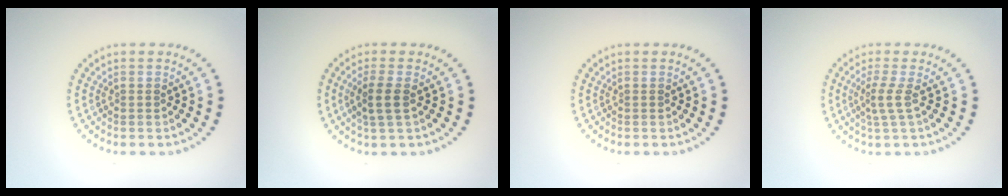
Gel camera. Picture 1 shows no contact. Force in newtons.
{"total": 2.2, "press": 2.1, "slide": 0.8}
{"total": 0.0}
{"total": 2.0, "press": 1.4, "slide": 1.5}